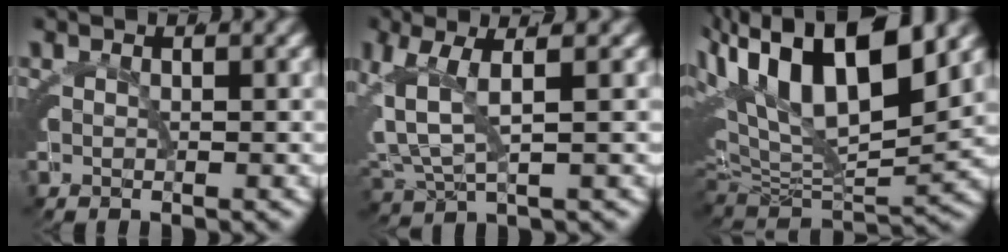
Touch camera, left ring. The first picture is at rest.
{"total": 4.7, "force": [0.9, 3.2, 3.3], "torque": [-0.087, -0.005, 0.017]}
{"total": 12.7, "force": [2.3, 8.2, 9.4], "torque": [-0.178, 0.001, 0.031]}